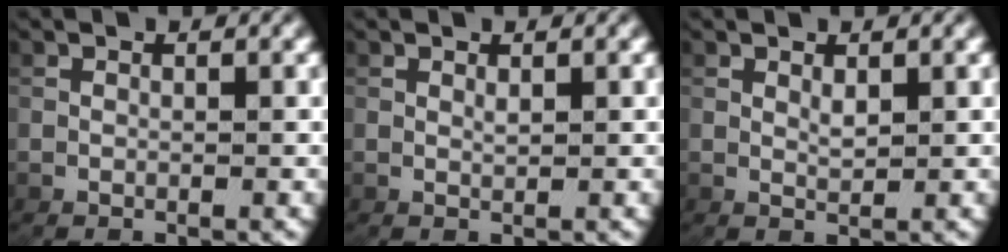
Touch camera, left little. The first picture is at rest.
{"total": 0.6, "force": [0.4, -0.4, 0.2], "torque": [-0.003, -0.005, 0.014]}
{"total": 1.1, "force": [0.8, -0.5, 0.6], "torque": [-0.008, -0.008, 0.022]}